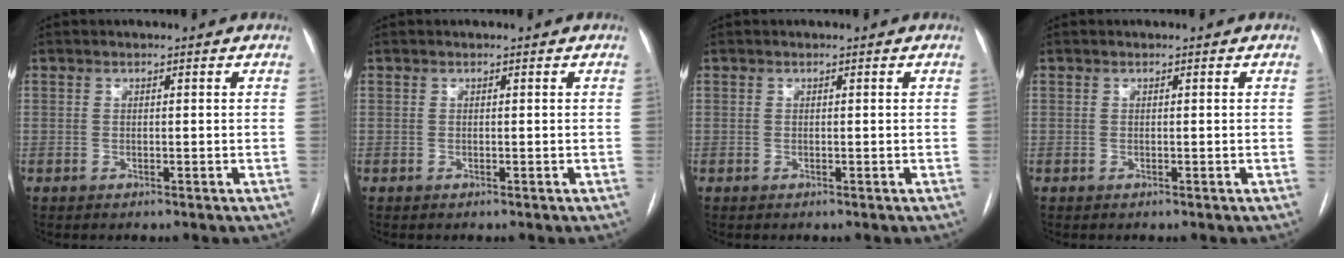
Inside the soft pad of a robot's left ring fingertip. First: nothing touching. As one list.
[{"total": 0.0}, {"total": 0.0}, {"total": 0.0}]